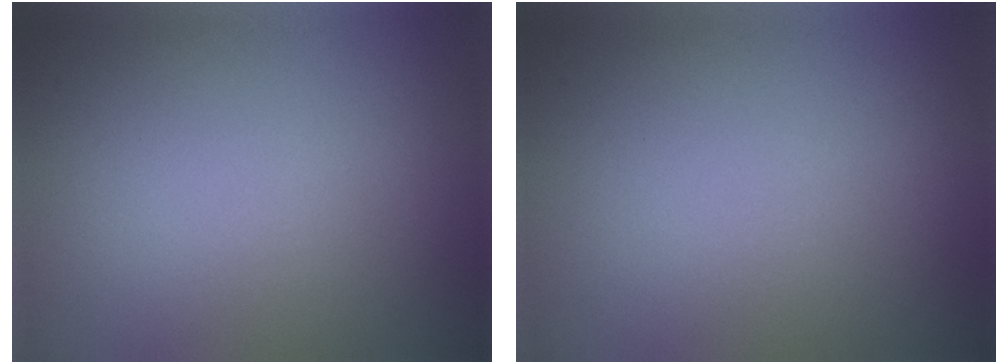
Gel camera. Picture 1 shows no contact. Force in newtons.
{"total": 0.0}